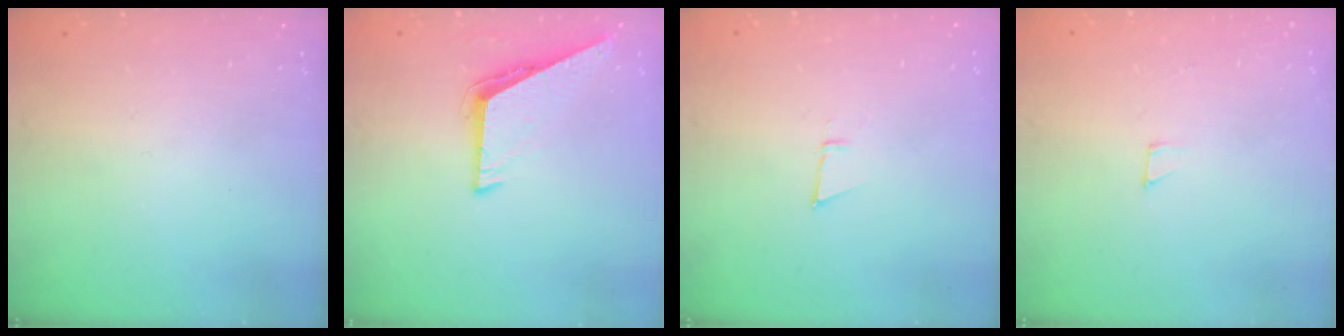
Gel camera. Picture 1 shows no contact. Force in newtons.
{"total": 6.6, "press": 6.6, "slide": 0.4}
{"total": 3.1, "press": 3.1, "slide": 0.6}
{"total": 1.7, "press": 1.7, "slide": 0.1}